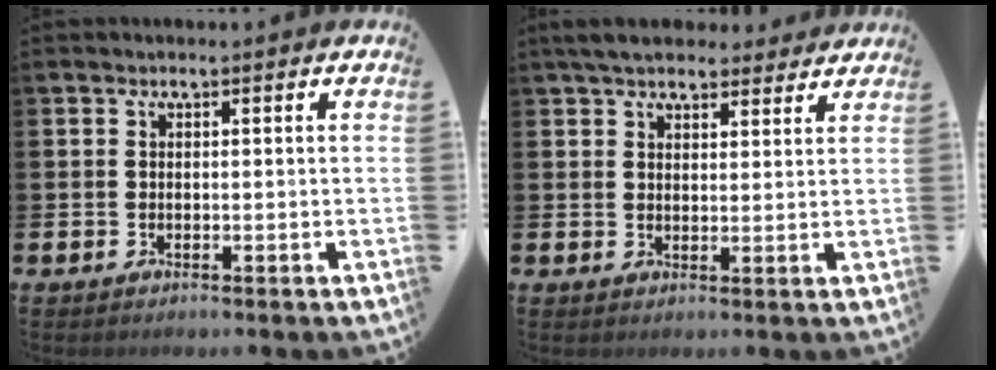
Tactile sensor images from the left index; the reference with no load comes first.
{"total": 5.4, "force": [5.0, 1.7, 1.2], "torque": [-0.031, -0.018, 0.093]}